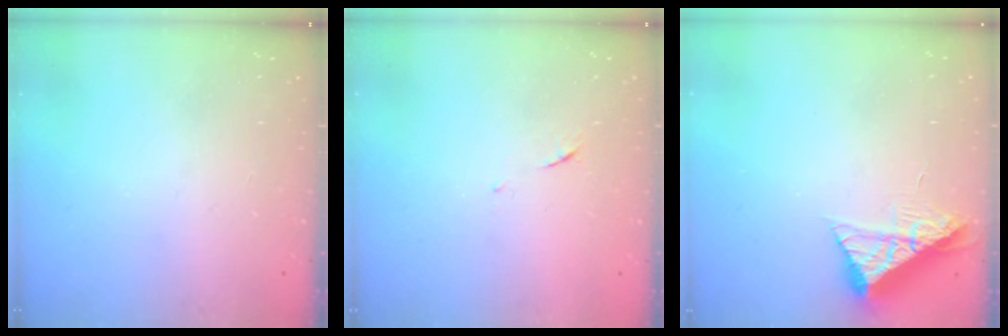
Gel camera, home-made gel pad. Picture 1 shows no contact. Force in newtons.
{"total": 5.1, "press": 5.1, "slide": 0.4}
{"total": 8.2, "press": 8.2, "slide": 0.3}